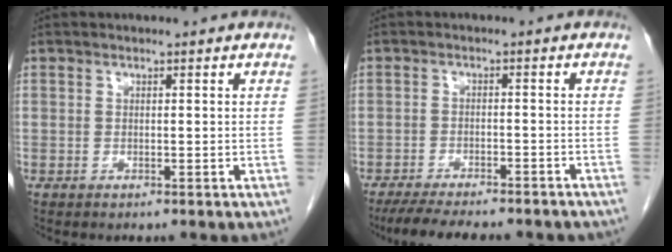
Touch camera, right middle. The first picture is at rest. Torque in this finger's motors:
{"motor_torque": [0.37, -0.26, 0.19, 0.07]}